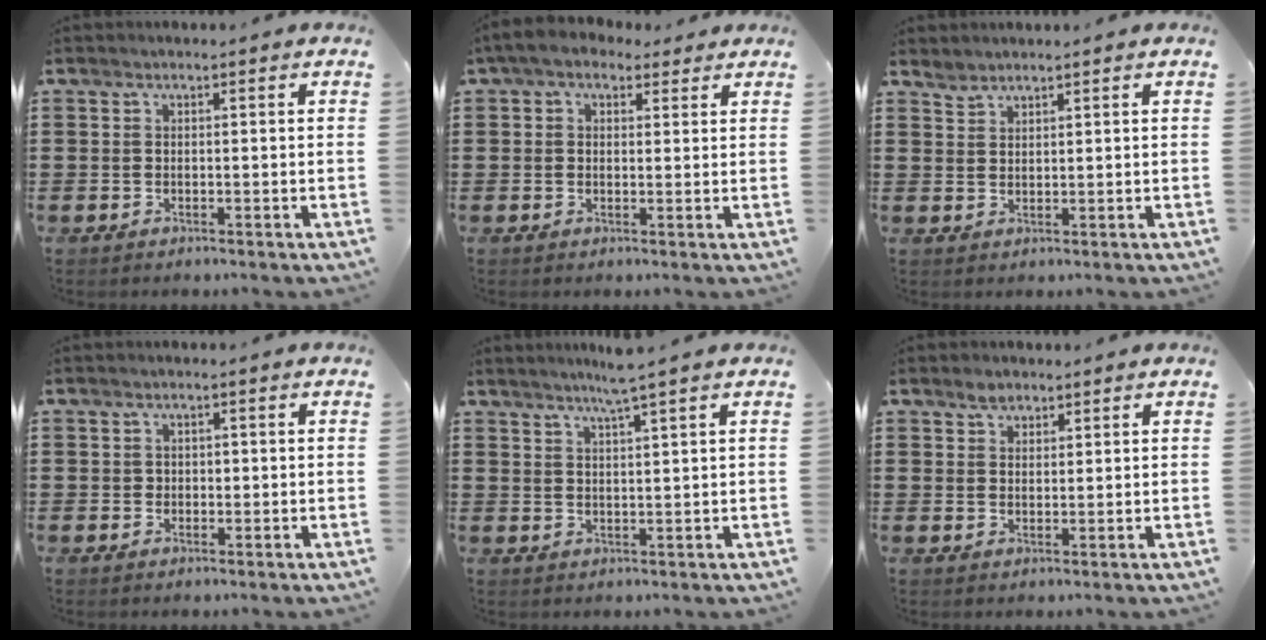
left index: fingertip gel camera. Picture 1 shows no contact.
{"total": 3.4, "force": [2.2, 2.0, 1.6], "torque": [-0.041, 0.006, 0.040]}
{"total": 1.7, "force": [1.7, 0.3, -0.2], "torque": [-0.001, 0.001, 0.034]}
{"total": 0.9, "force": [0.2, 0.8, 0.4], "torque": [-0.010, 0.007, 0.002]}
{"total": 3.8, "force": [3.0, -0.9, 2.3], "torque": [-0.049, -0.007, 0.051]}
{"total": 2.5, "force": [2.1, 1.3, 0.5], "torque": [-0.005, -0.001, 0.039]}